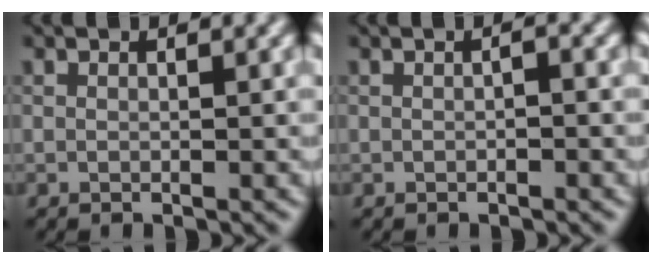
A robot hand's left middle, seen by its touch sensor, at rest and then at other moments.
{"total": 0.6, "force": [-0.2, 0.1, 0.6], "torque": [-0.010, 0.002, -0.002]}